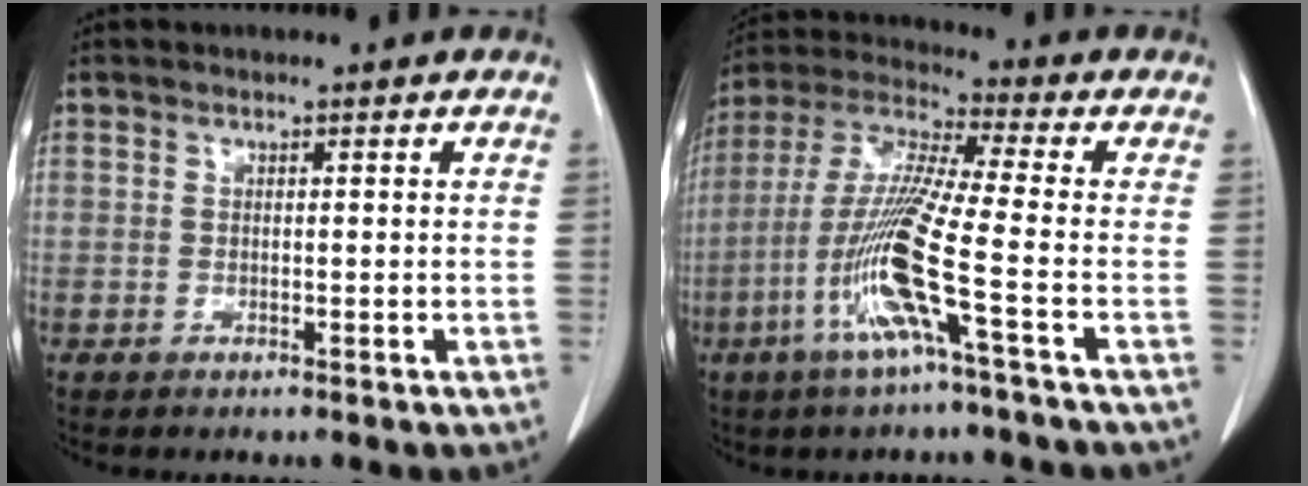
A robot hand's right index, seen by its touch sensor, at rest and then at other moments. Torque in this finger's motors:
{"motor_torque": [2.14, 0.01, 0.38, 0.11]}